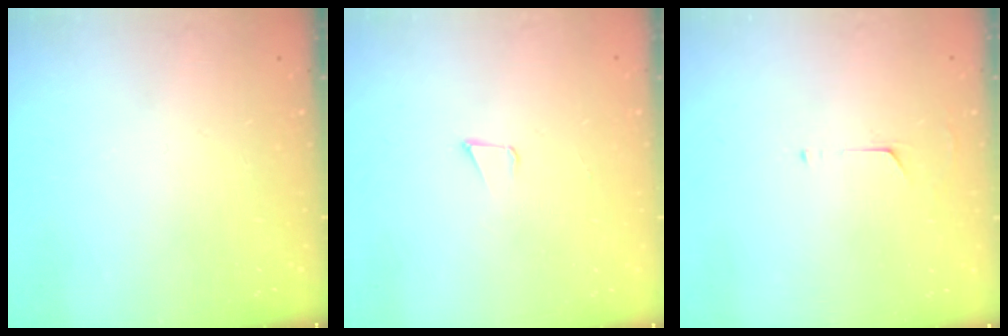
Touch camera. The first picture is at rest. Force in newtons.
{"total": 3.2, "press": 1.9, "slide": 2.6}
{"total": 3.8, "press": 3.8, "slide": 0.3}